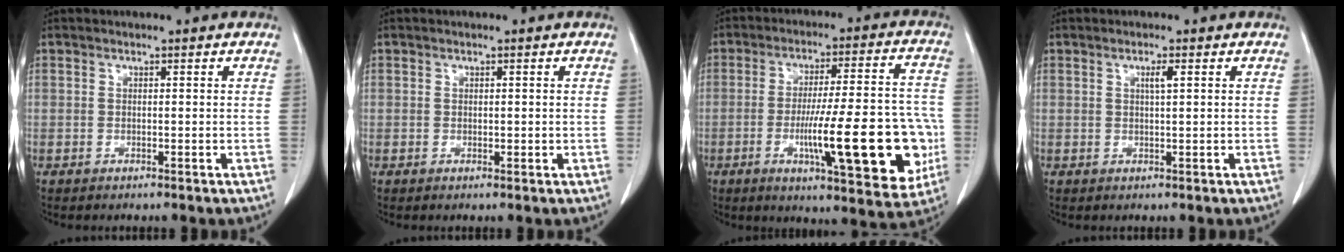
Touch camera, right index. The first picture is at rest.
{"total": 0.8, "force": [0.1, 0.6, 0.6], "torque": [-0.007, -0.002, 0.002]}
{"total": 19.7, "force": [-4.9, 3.7, 18.7], "torque": [-0.230, 0.014, -0.058]}
{"total": 1.6, "force": [0.6, 0.0, 1.5], "torque": [-0.028, 0.001, 0.009]}